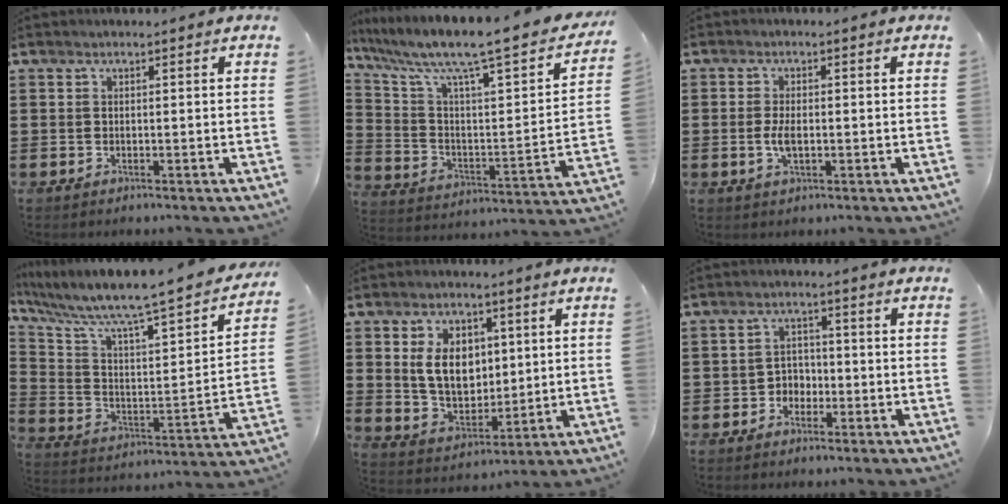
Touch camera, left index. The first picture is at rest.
{"total": 8.8, "force": [6.7, 0.9, 5.6], "torque": [-0.139, -0.052, 0.100]}
{"total": 3.0, "force": [-0.4, 1.3, 2.7], "torque": [-0.058, 0.000, -0.011]}
{"total": 7.3, "force": [6.1, 0.3, 4.1], "torque": [-0.112, -0.064, 0.090]}
{"total": 8.5, "force": [2.4, 6.0, 5.5], "torque": [-0.131, 0.010, 0.041]}
{"total": 2.8, "force": [-1.7, 2.1, 0.7], "torque": [-0.022, 0.008, -0.039]}